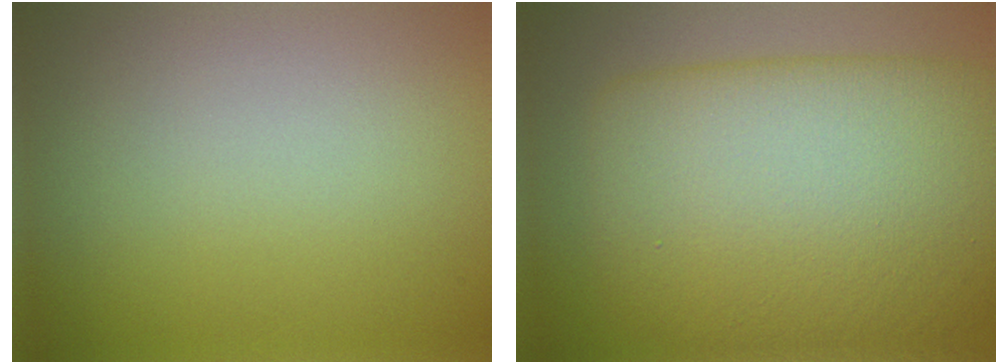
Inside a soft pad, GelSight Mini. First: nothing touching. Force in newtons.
{"total": 12.1, "press": 12.1, "slide": 0.3}